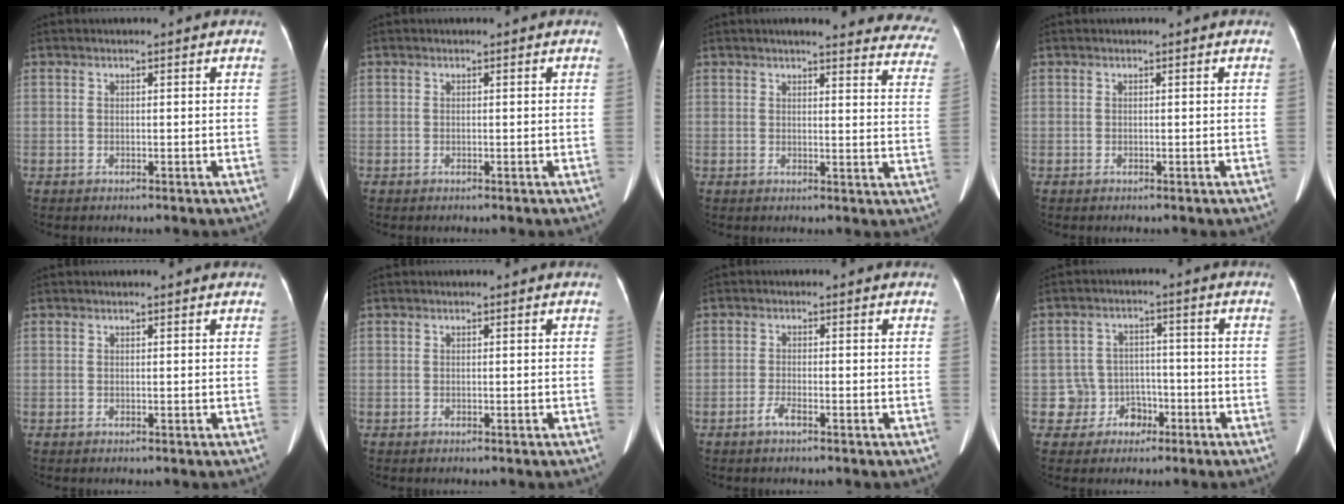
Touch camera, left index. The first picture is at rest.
{"total": 0.0}
{"total": 21.8, "force": [20.2, 3.3, 7.6], "torque": [-0.069, -0.069, 0.204]}
{"total": 0.0}
{"total": 1.0, "force": [0.9, 0.0, 0.4], "torque": [-0.010, 0.009, 0.011]}
{"total": 0.0}
{"total": 1.7, "force": [-1.1, 0.1, 1.2], "torque": [-0.028, -0.001, -0.024]}
{"total": 5.1, "force": [-2.3, 4.6, -0.4], "torque": [0.022, 0.019, -0.032]}